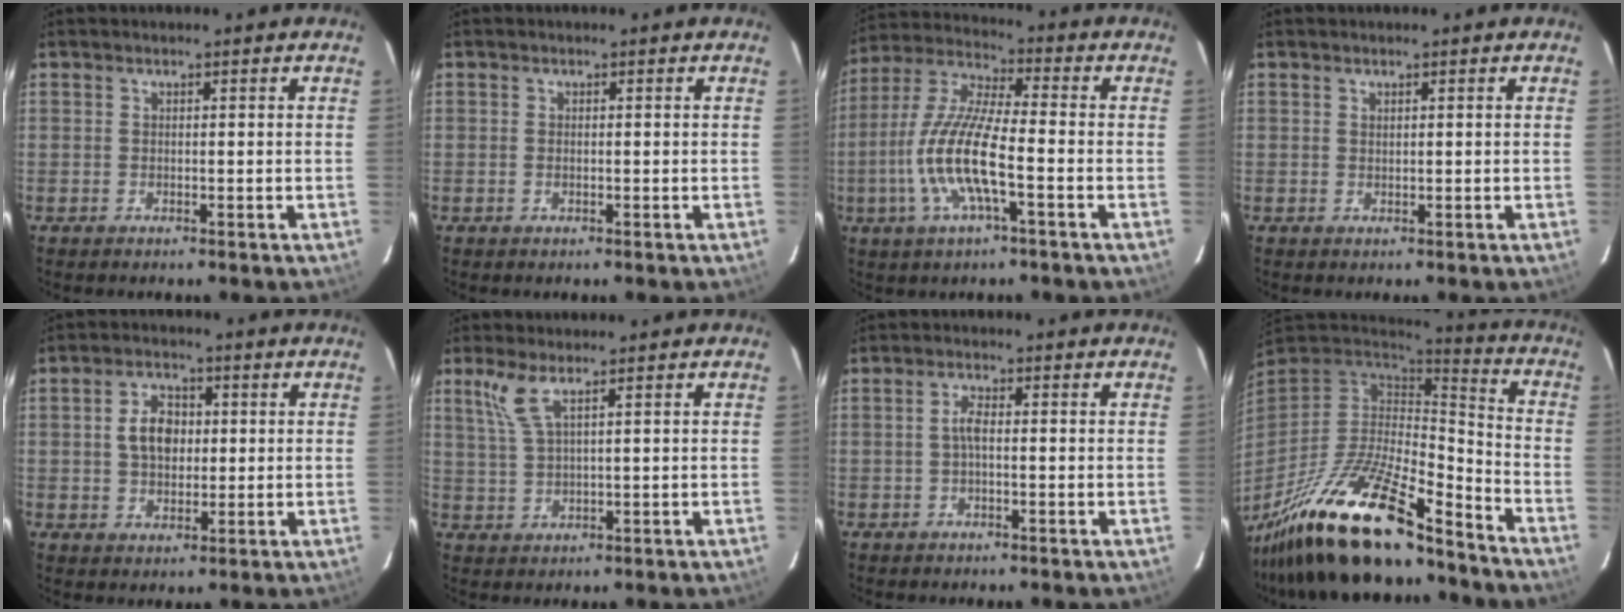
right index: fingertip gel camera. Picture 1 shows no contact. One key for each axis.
{"total": 0.5, "fx": 0.0, "fy": 0.3, "fz": 0.4, "tx": -0.008, "ty": 0.000, "tz": 0.000}
{"total": 13.8, "fx": -4.0, "fy": 2.8, "fz": 12.9, "tx": -0.271, "ty": -0.003, "tz": -0.082}
{"total": 0.6, "fx": 0.5, "fy": 0.2, "fz": 0.2, "tx": -0.002, "ty": 0.000, "tz": 0.011}
{"total": 6.5, "fx": 0.9, "fy": 4.5, "fz": 4.6, "tx": -0.083, "ty": 0.014, "tz": 0.019}
{"total": 4.4, "fx": 2.6, "fy": 0.6, "fz": 3.5, "tx": -0.082, "ty": 0.001, "tz": 0.060}
{"total": 2.0, "fx": -0.3, "fy": 0.6, "fz": 1.9, "tx": -0.041, "ty": 0.007, "tz": -0.006}
{"total": 24.3, "fx": -17.9, "fy": 6.3, "fz": 15.2, "tx": -0.303, "ty": -0.045, "tz": -0.309}